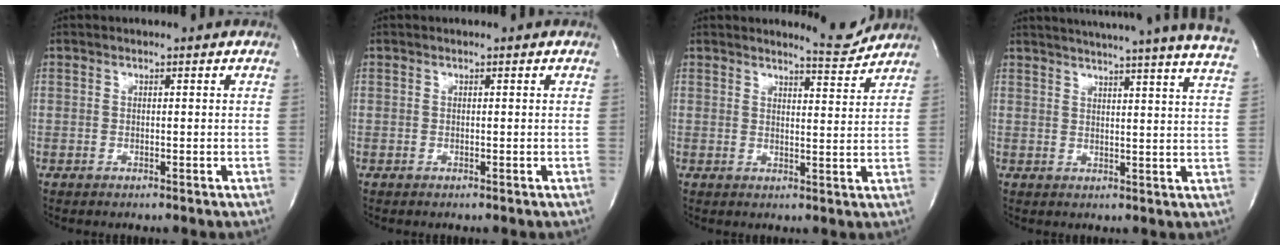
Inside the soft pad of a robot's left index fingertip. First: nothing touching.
{"total": 0.0}
{"total": 4.1, "force": [4.1, -0.2, -0.2], "torque": [-0.007, -0.027, 0.051]}
{"total": 25.4, "force": [23.0, -0.8, 10.8], "torque": [-0.168, -0.063, 0.270]}